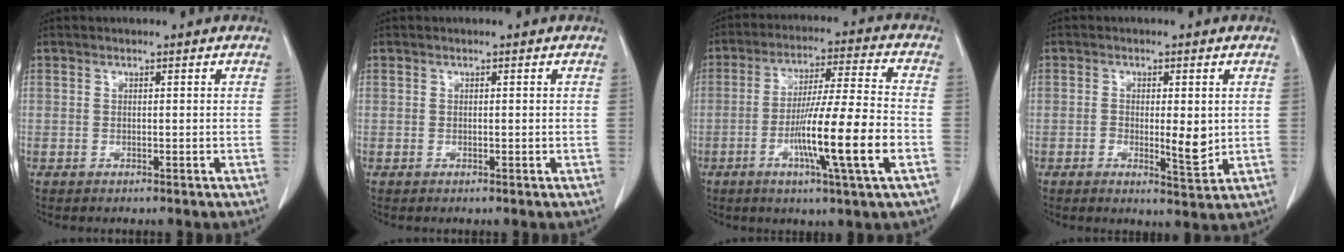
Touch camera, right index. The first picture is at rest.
{"total": 0.0}
{"total": 14.2, "force": [-4.6, -0.6, 13.5], "torque": [-0.238, -0.009, -0.083]}
{"total": 4.9, "force": [-0.3, 1.6, 4.7], "torque": [-0.070, -0.007, -0.002]}